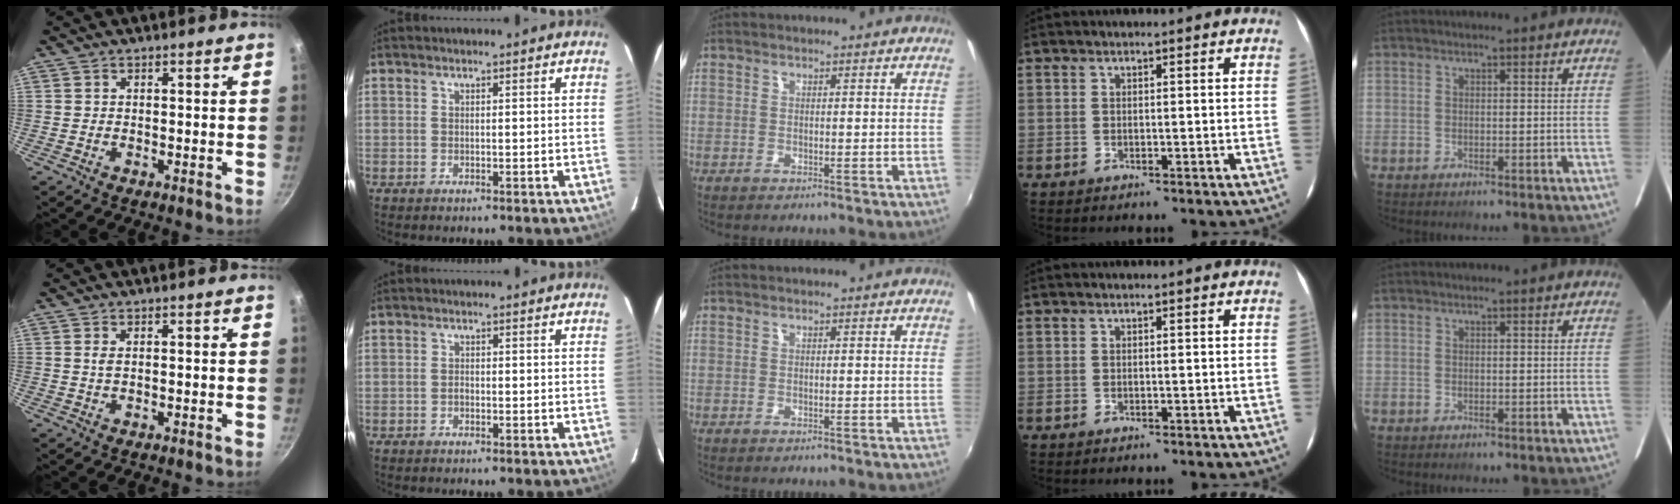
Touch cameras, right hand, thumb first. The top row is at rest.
{"thumb": {"total": 1.1, "force": [0.3, 0.5, 0.9], "torque": [-0.019, -0.001, 0.005]}, "index": {"total": 0.7, "force": [-0.4, 0.5, 0.3], "torque": [-0.004, 0.002, -0.009]}}